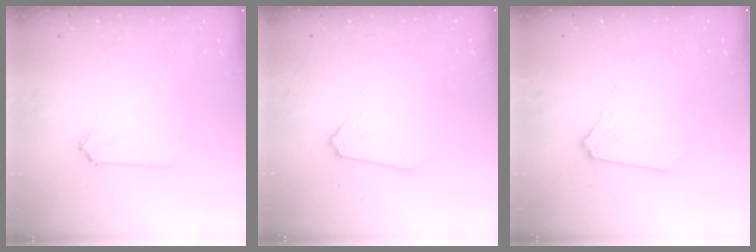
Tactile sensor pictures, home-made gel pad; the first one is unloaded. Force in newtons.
{"total": 0.0}
{"total": 0.0}